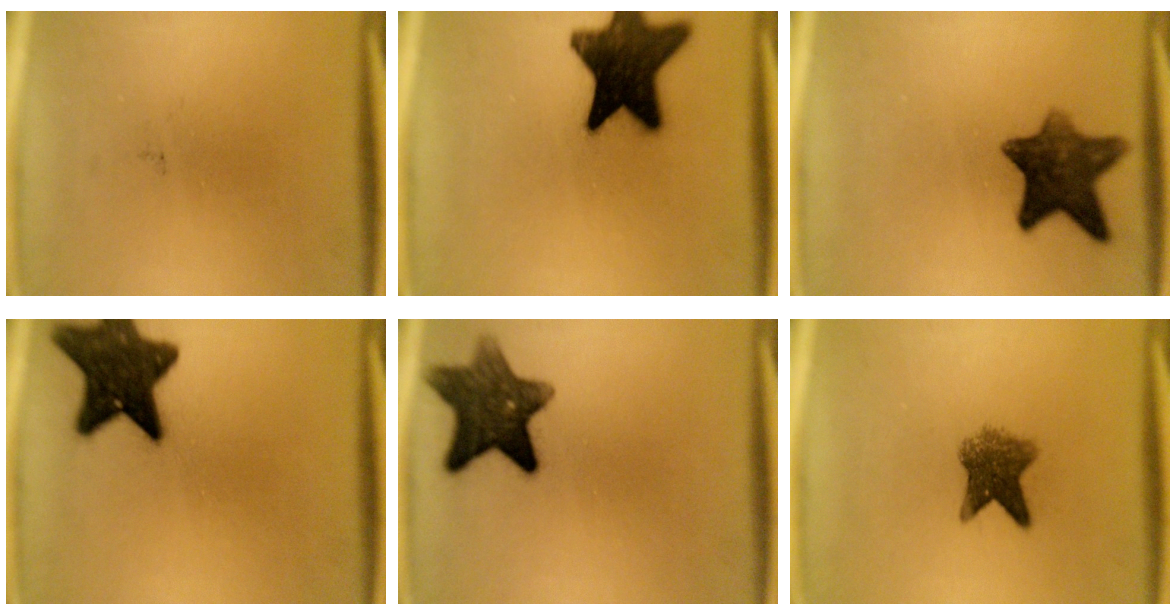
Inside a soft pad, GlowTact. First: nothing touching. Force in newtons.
{"total": 18.0}
{"total": 10.2}
{"total": 13.8}
{"total": 10.7}
{"total": 6.3}